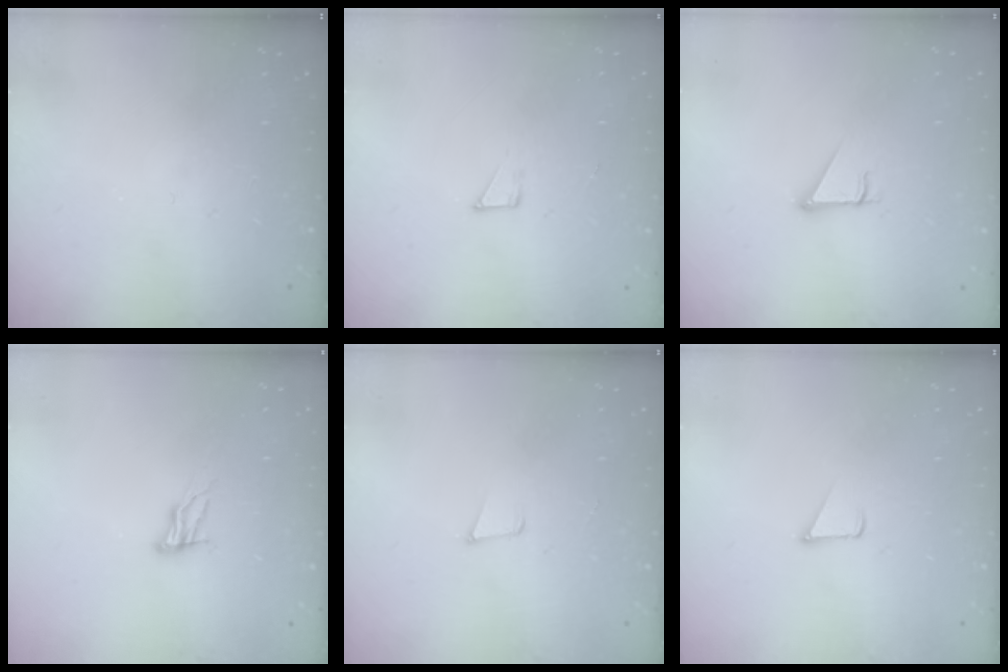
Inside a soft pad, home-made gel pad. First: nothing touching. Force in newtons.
{"total": 3.3, "press": 3.3, "slide": 0.3}
{"total": 2.9, "press": 2.8, "slide": 0.2}
{"total": 8.7, "press": 8.4, "slide": 2.4}
{"total": 3.6, "press": 2.4, "slide": 2.6}
{"total": 2.4, "press": 2.4, "slide": 0.2}